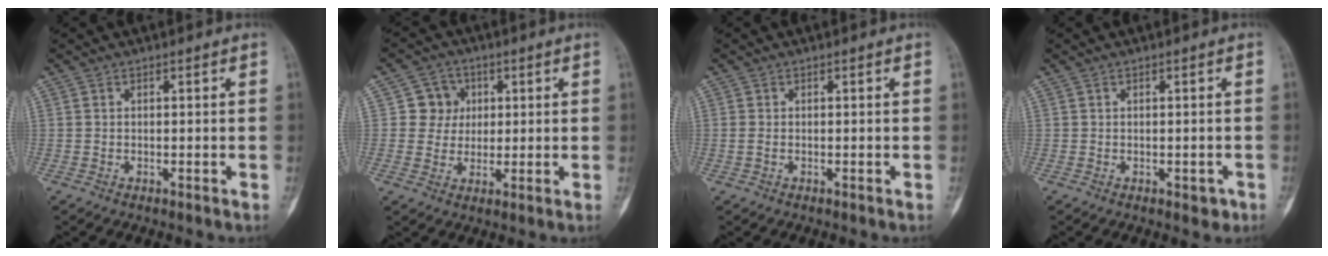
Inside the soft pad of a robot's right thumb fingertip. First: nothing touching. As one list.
[{"total": 6.0, "force": [1.2, 5.8, 1.2], "torque": [0.019, 0.006, 0.014]}, {"total": 1.2, "force": [-0.1, 0.8, 0.9], "torque": [-0.026, -0.003, -0.003]}, {"total": 1.7, "force": [-0.6, 1.2, 1.1], "torque": [-0.001, 0.002, -0.006]}]